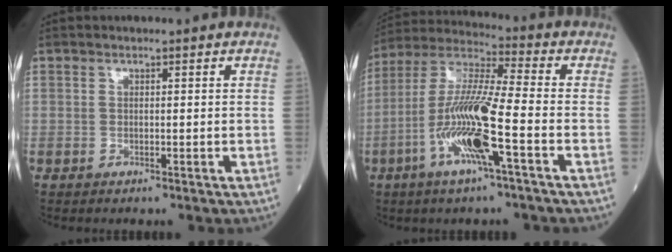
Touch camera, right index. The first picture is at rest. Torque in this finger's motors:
{"motor_torque": [1.95, -0.19, 0.80, 0.21]}